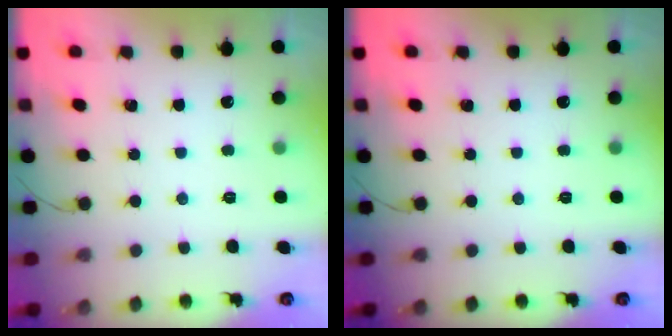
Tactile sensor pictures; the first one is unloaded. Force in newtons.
{"total": 0.0}